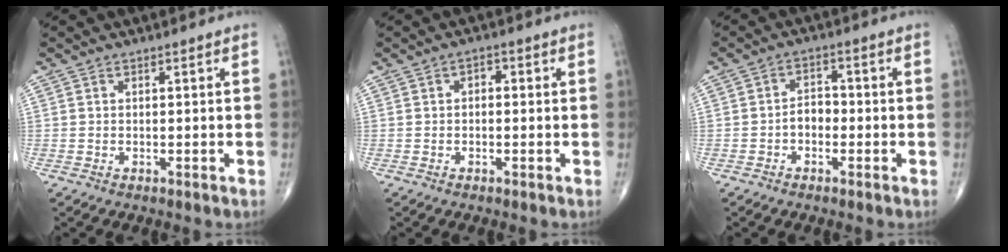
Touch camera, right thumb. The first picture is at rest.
{"total": 1.7, "force": [0.1, 1.1, 1.3], "torque": [-0.010, 0.006, -0.006]}
{"total": 3.5, "force": [-1.2, 2.5, 2.2], "torque": [-0.023, 0.019, -0.029]}